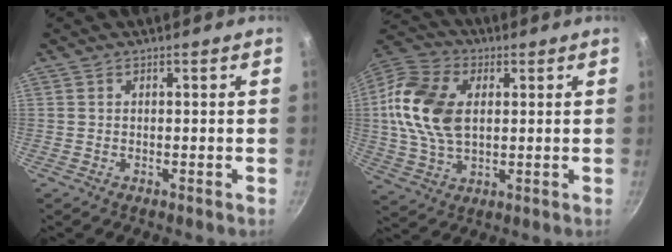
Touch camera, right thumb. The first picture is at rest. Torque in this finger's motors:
{"motor_torque": [-0.41, 0.89, 0.80, 0.65, 0.18]}